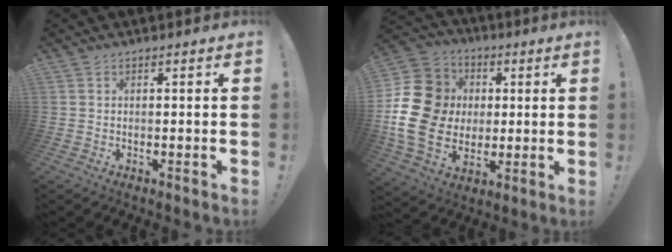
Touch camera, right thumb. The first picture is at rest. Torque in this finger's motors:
{"motor_torque": [2.01, 2.78, 1.03, -0.62, 0.19]}